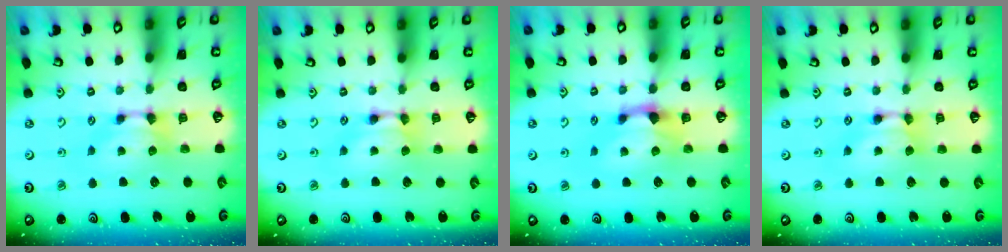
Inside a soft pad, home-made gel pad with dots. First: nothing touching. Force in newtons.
{"total": 1.8, "press": 1.8, "slide": 0.1}
{"total": 1.9, "press": 1.3, "slide": 1.4}
{"total": 1.7, "press": 1.7, "slide": 0.1}